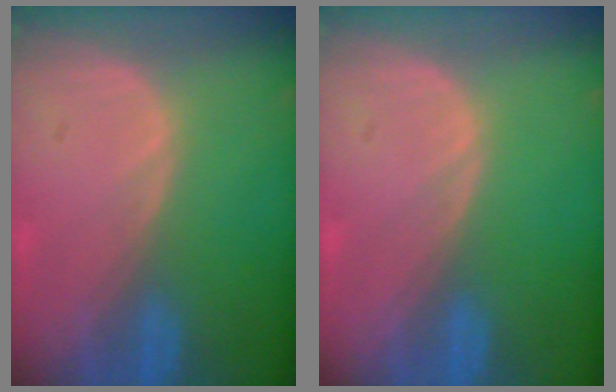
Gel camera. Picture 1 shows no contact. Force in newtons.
{"total": 0.0}